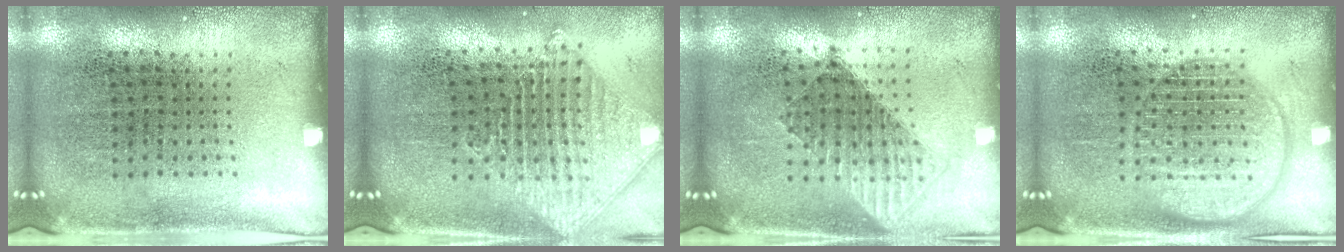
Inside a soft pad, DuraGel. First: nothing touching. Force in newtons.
{"total": 1.5, "press": 1.3, "slide": 0.6}
{"total": 1.5, "press": 1.3, "slide": 0.8}
{"total": 3.3, "press": 3.3, "slide": 0.5}